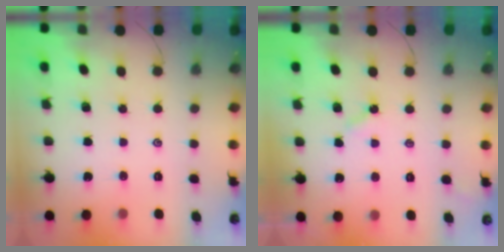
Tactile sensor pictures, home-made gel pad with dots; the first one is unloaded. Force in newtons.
{"total": 2.7, "press": 2.7, "slide": 0.3}